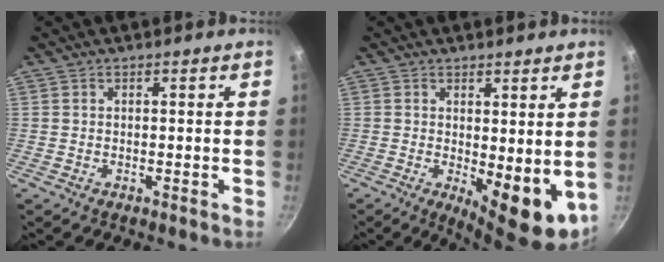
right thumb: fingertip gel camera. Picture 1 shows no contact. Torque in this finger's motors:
{"motor_torque": [-0.23, 0.81, 0.86, 0.00, 0.08]}